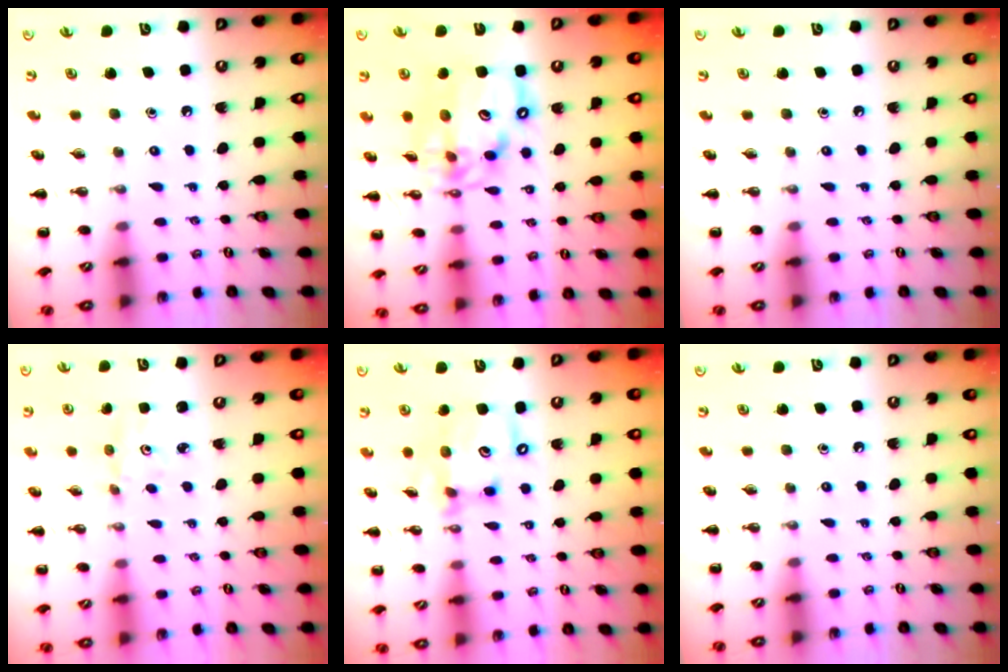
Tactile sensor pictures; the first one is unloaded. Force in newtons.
{"total": 14.2, "press": 13.8, "slide": 3.4}
{"total": 0.0}
{"total": 1.6, "press": 1.6, "slide": 0.4}
{"total": 13.6, "press": 13.3, "slide": 2.6}
{"total": 0.0}